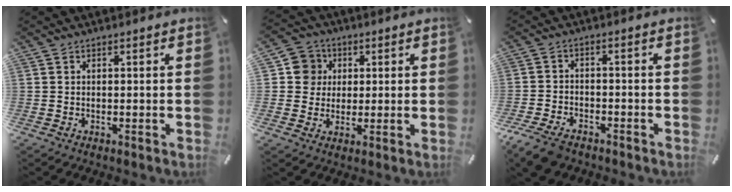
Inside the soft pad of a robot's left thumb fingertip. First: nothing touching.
{"total": 7.3, "force": [1.1, 7.1, 1.3], "torque": [-0.022, 0.006, 0.022]}
{"total": 6.3, "force": [-4.7, 3.3, 2.6], "torque": [-0.069, 0.014, -0.092]}